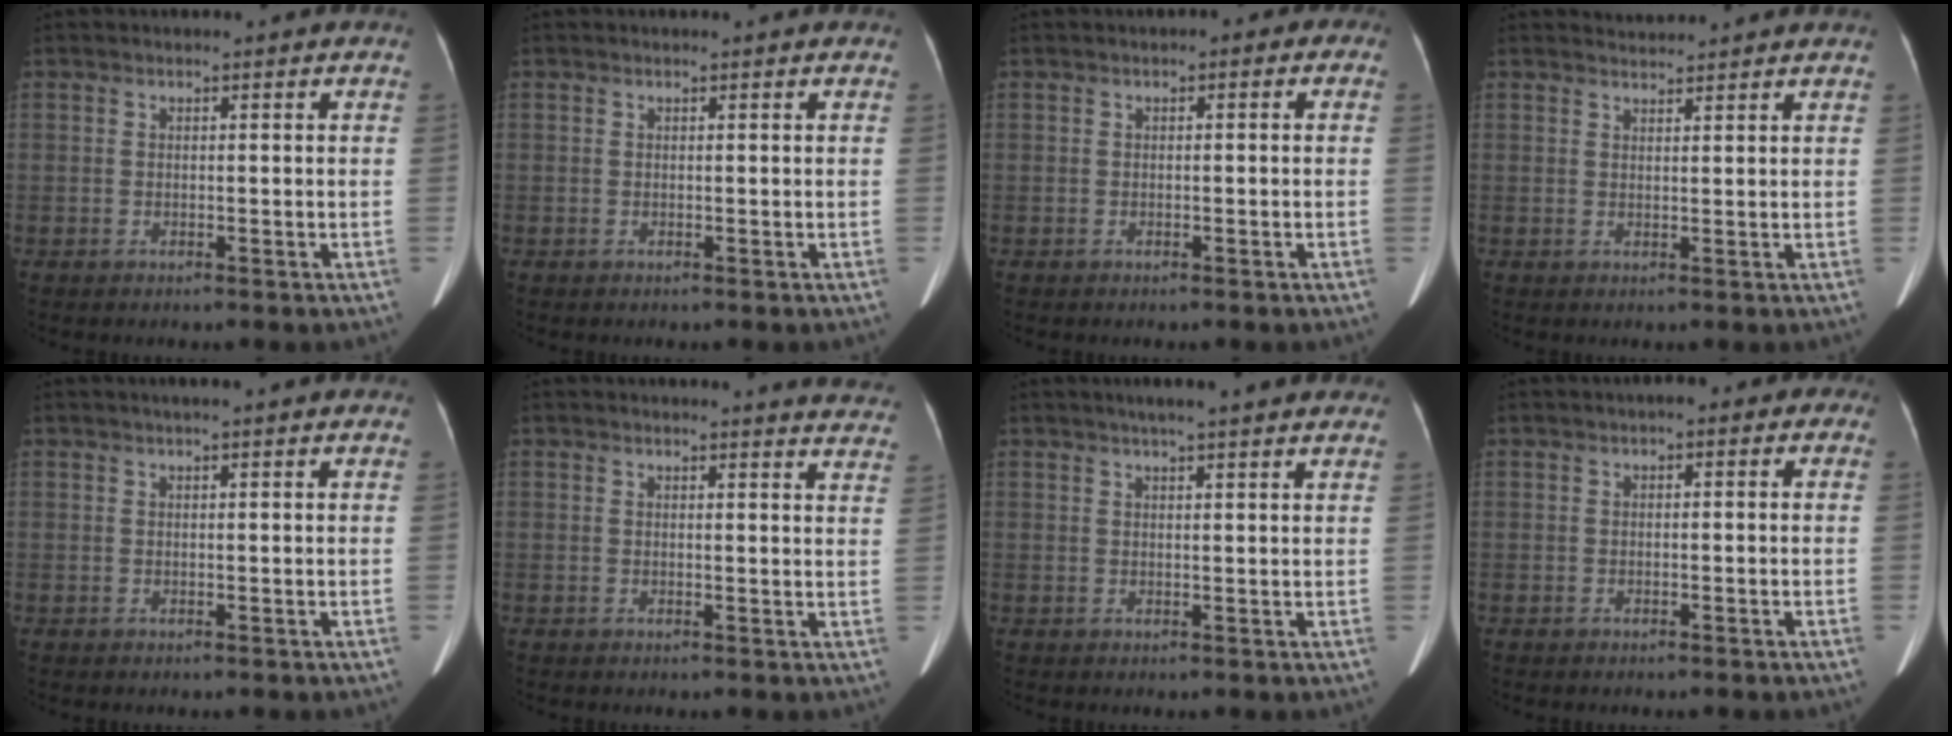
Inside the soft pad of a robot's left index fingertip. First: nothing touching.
{"total": 0.0}
{"total": 1.1, "force": [-0.3, 0.7, 0.8], "torque": [-0.003, 0.009, -0.013]}
{"total": 2.6, "force": [2.5, -0.1, -0.3], "torque": [-0.004, 0.015, 0.040]}
{"total": 3.7, "force": [2.8, 0.2, 2.4], "torque": [-0.033, 0.028, 0.035]}
{"total": 9.8, "force": [9.7, 0.6, 1.6], "torque": [0.007, -0.061, 0.068]}
{"total": 9.5, "force": [7.8, 0.9, 5.4], "torque": [-0.071, 0.024, 0.087]}
{"total": 1.8, "force": [0.2, 1.1, 1.4], "torque": [-0.011, 0.011, -0.011]}